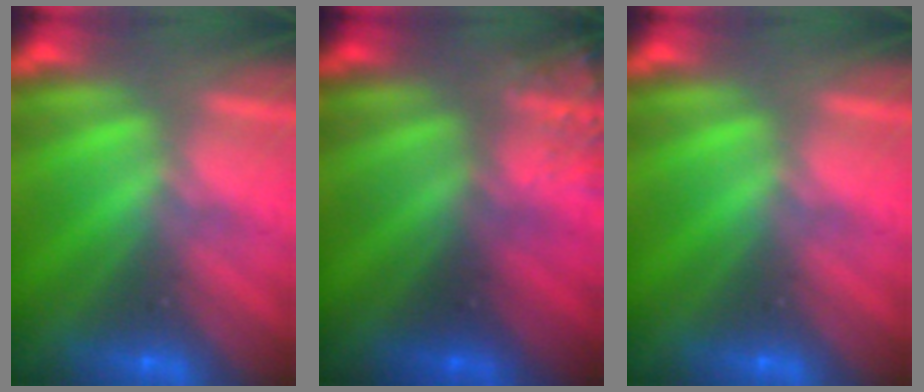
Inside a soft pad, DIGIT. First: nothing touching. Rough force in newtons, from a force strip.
{"total": 3.9}
{"total": 0.0}